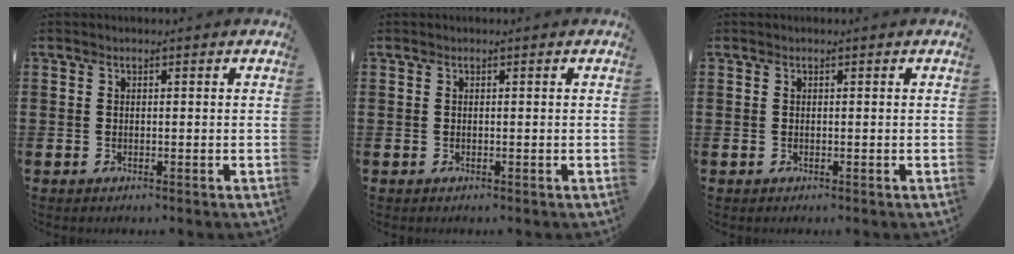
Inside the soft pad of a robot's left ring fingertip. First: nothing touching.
{"total": 0.0}
{"total": 0.0}